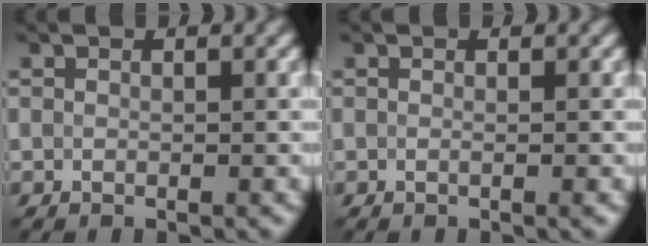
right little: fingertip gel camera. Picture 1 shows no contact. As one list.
[{"total": 0.7, "force": [-0.2, 0.3, 0.6], "torque": [-0.001, -0.002, -0.013]}]